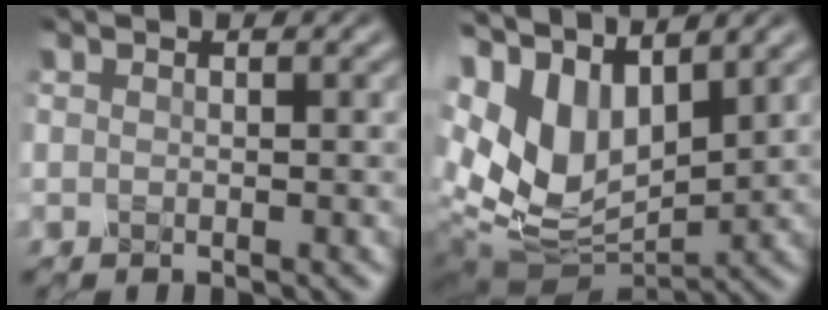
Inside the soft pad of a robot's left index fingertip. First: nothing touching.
{"total": 9.4, "force": [3.7, 5.1, 7.0], "torque": [-0.160, 0.002, 0.083]}